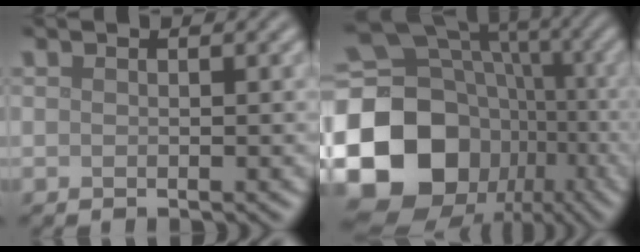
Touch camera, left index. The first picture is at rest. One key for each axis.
{"total": 21.5, "fx": -5.9, "fy": 18.1, "fz": 9.9, "tx": -0.199, "ty": -0.019, "tz": -0.131}